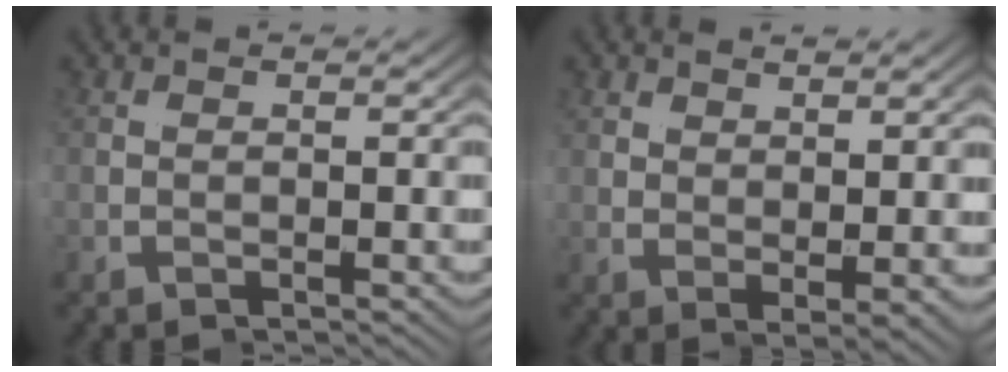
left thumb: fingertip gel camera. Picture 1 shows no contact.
{"total": 3.1, "force": [1.7, -2.6, -0.1], "torque": [0.011, 0.021, 0.023]}